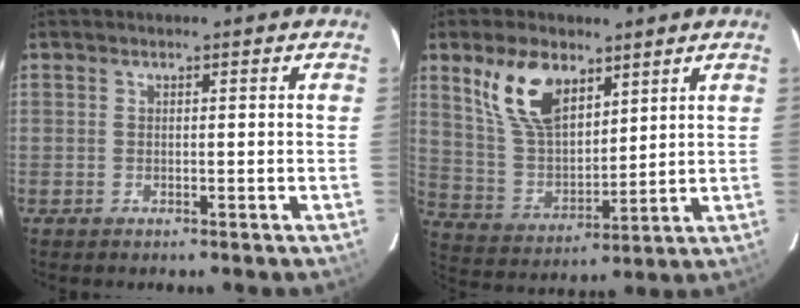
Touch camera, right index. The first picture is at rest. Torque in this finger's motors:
{"motor_torque": [0.51, 0.35, 0.56, 0.13]}